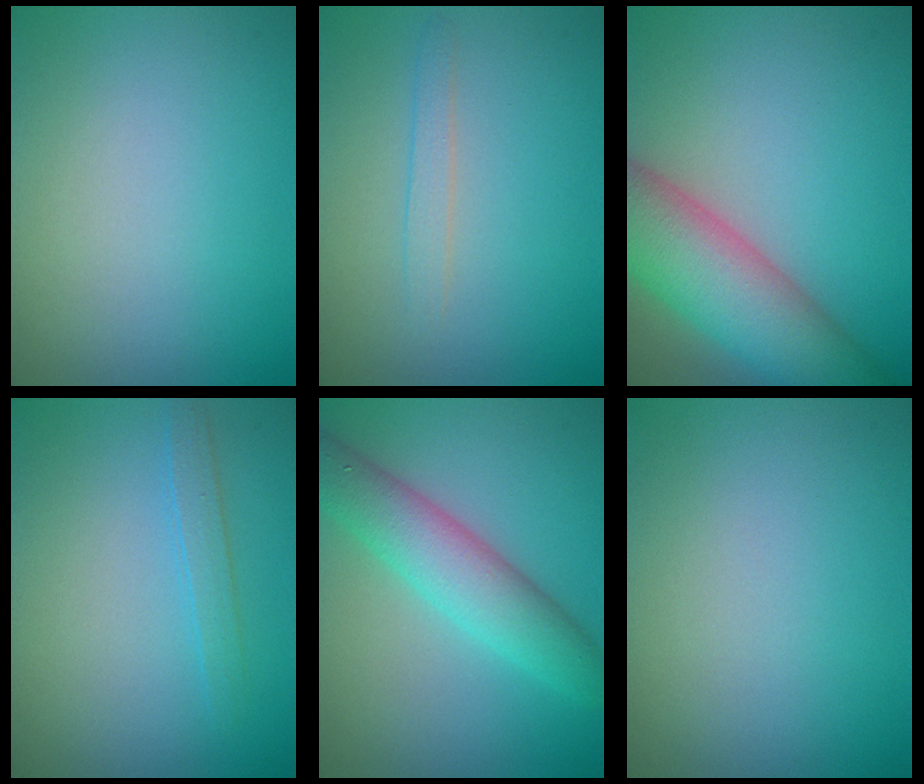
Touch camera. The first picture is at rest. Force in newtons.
{"total": 1.2, "press": 1.2, "slide": 0.1}
{"total": 8.6, "press": 8.6, "slide": 0.3}
{"total": 1.3, "press": 1.3, "slide": 0.1}
{"total": 5.5, "press": 5.5, "slide": 0.0}
{"total": 0.0}